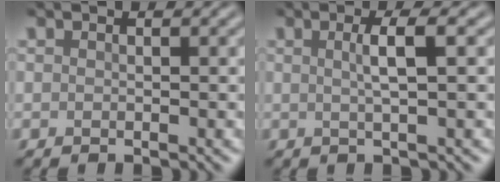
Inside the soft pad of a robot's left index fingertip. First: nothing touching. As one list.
[{"total": 2.8, "force": [0.2, 0.7, 2.7], "torque": [-0.042, 0.001, -0.002]}]